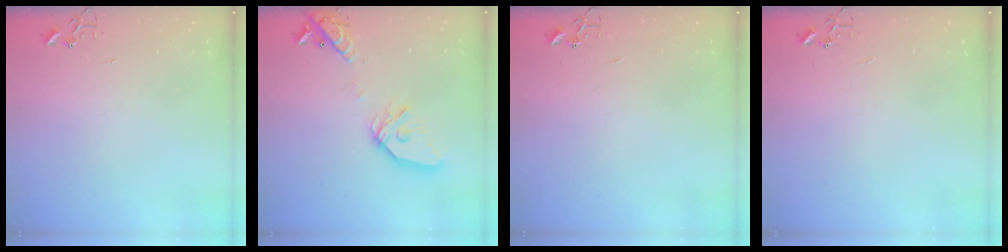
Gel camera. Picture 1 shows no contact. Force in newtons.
{"total": 17.0, "press": 16.8, "slide": 2.6}
{"total": 0.0}
{"total": 0.0}